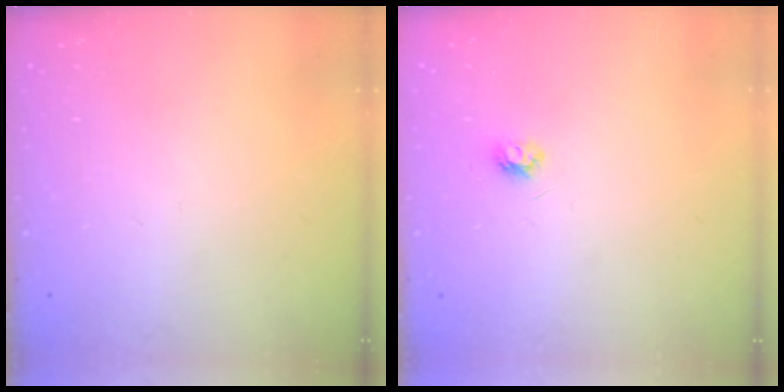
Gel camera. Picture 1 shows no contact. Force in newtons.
{"total": 4.2, "press": 4.2, "slide": 0.6}